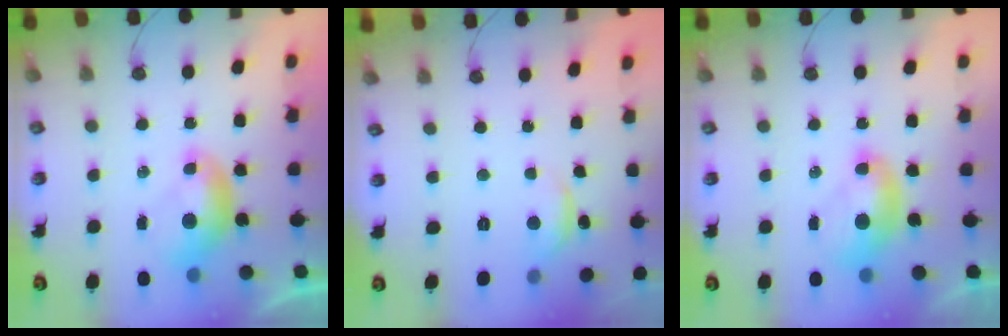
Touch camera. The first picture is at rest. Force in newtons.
{"total": 0.6, "press": 0.1, "slide": 0.6}
{"total": 2.0, "press": 2.0, "slide": 0.4}